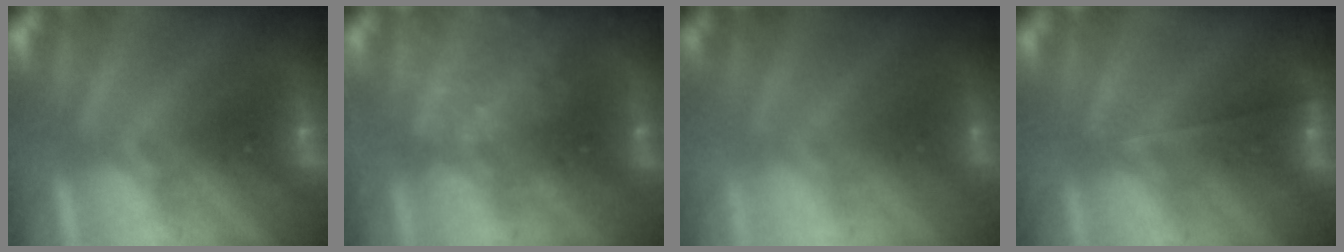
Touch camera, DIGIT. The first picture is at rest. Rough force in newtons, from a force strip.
{"total": 2.4}
{"total": 2.6}
{"total": 1.8}